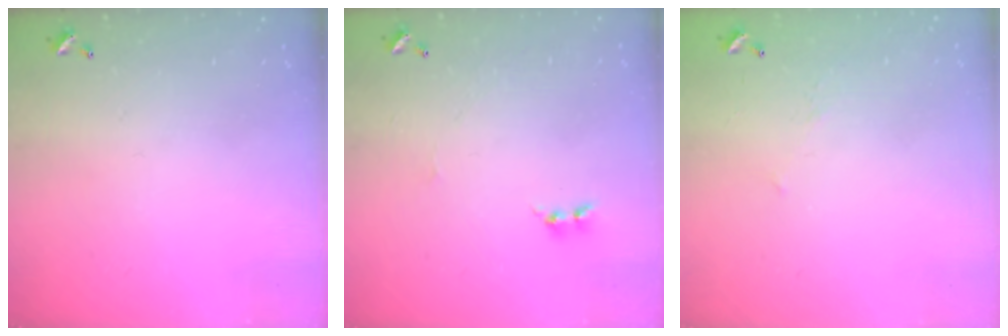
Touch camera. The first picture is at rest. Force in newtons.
{"total": 1.7, "press": 1.6, "slide": 0.5}
{"total": 5.7, "press": 5.6, "slide": 0.9}